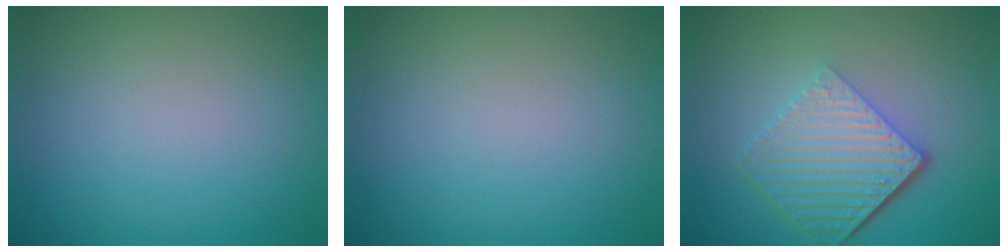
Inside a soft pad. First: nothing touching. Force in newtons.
{"total": 0.0}
{"total": 6.5, "press": 4.3, "slide": 4.9}